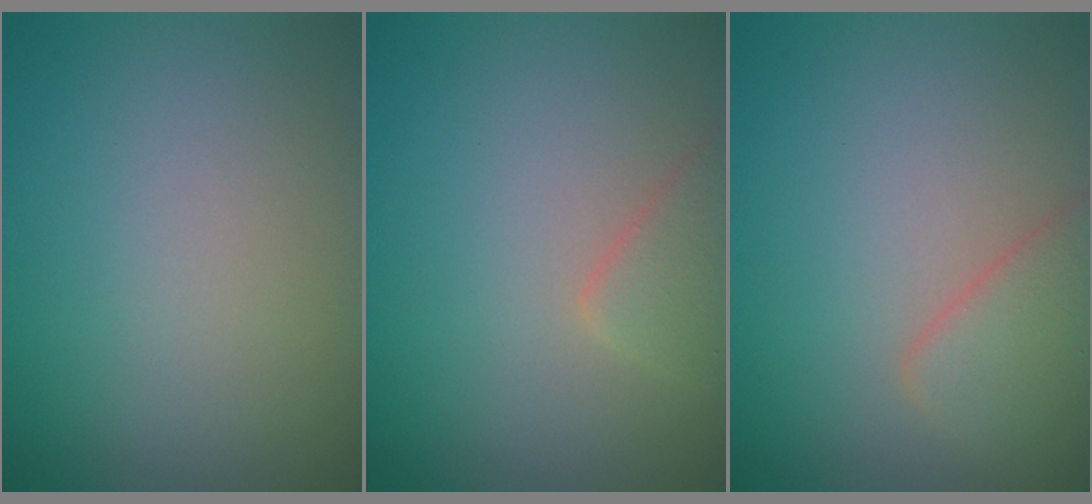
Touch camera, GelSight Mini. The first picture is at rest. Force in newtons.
{"total": 2.1, "press": 2.1, "slide": 0.2}
{"total": 2.9, "press": 2.9, "slide": 0.1}